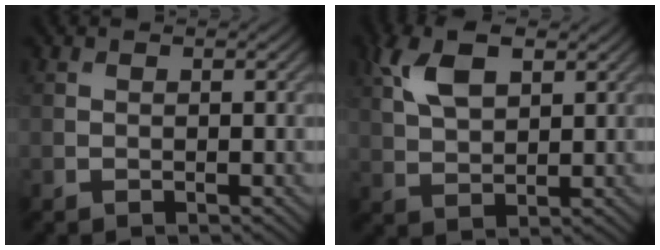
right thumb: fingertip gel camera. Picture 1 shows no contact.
{"total": 7.2, "force": [3.3, 3.6, 5.4], "torque": [-0.124, 0.010, 0.065]}